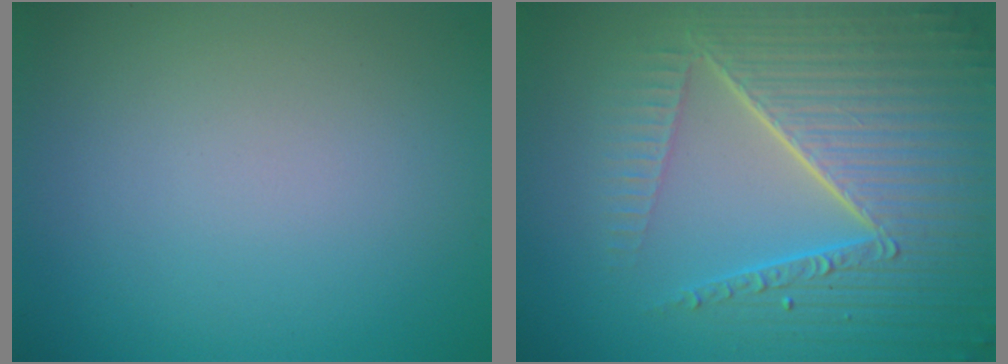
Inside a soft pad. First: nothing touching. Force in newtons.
{"total": 8.7, "press": 6.0, "slide": 6.3}